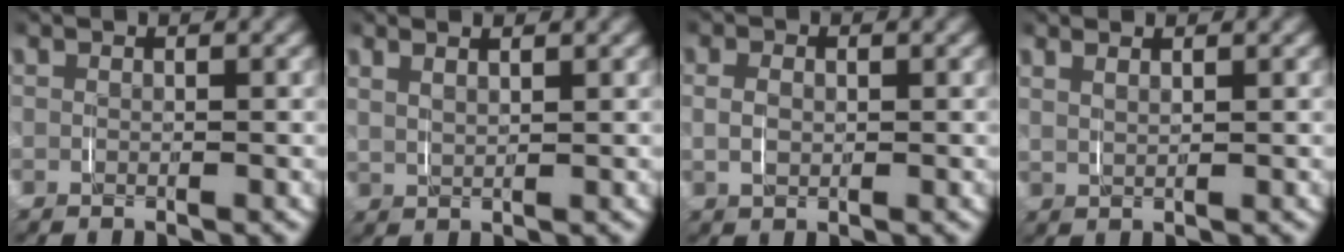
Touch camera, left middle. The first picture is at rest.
{"total": 2.5, "force": [1.9, 0.9, 1.3], "torque": [-0.022, 0.007, 0.035]}
{"total": 2.2, "force": [0.3, 1.5, 1.5], "torque": [-0.033, 0.000, 0.008]}
{"total": 1.9, "force": [1.6, 0.6, 0.9], "torque": [-0.016, 0.004, 0.030]}